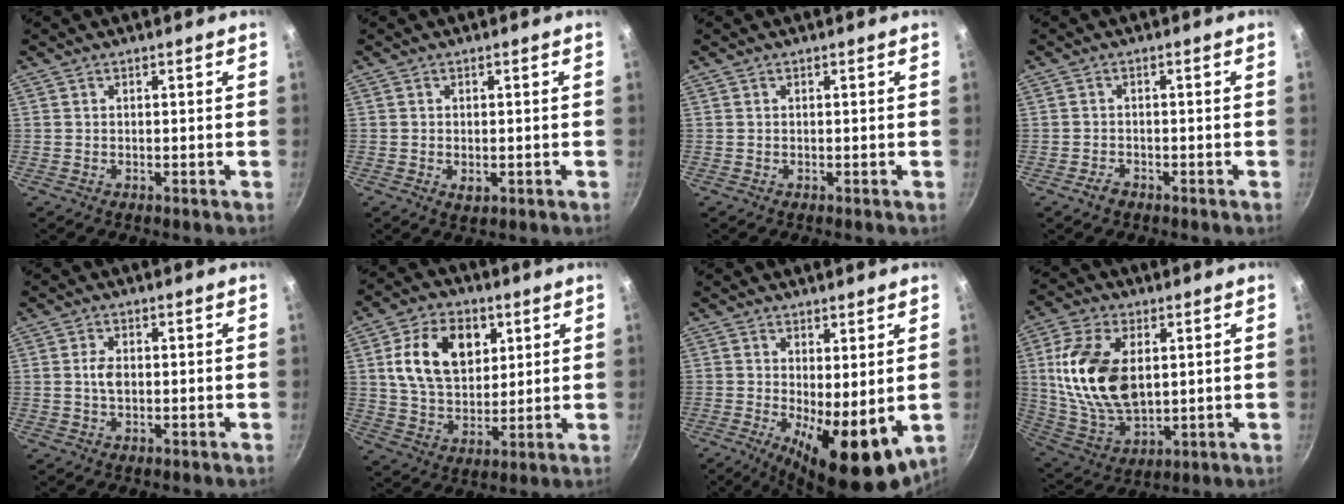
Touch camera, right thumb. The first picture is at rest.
{"total": 2.1, "force": [-0.5, 1.3, 1.6], "torque": [-0.025, -0.005, -0.004]}
{"total": 0.0}
{"total": 2.0, "force": [-1.5, 1.1, 0.8], "torque": [-0.012, 0.012, -0.024]}
{"total": 3.1, "force": [0.1, 1.9, 2.4], "torque": [-0.041, 0.005, -0.001]}
{"total": 15.3, "force": [4.7, 10.3, 10.2], "torque": [-0.150, -0.008, 0.080]}
{"total": 12.6, "force": [-1.3, 4.8, 11.6], "torque": [-0.152, -0.015, -0.007]}
{"total": 18.3, "force": [3.2, 10.8, 14.4], "torque": [-0.265, -0.014, 0.071]}